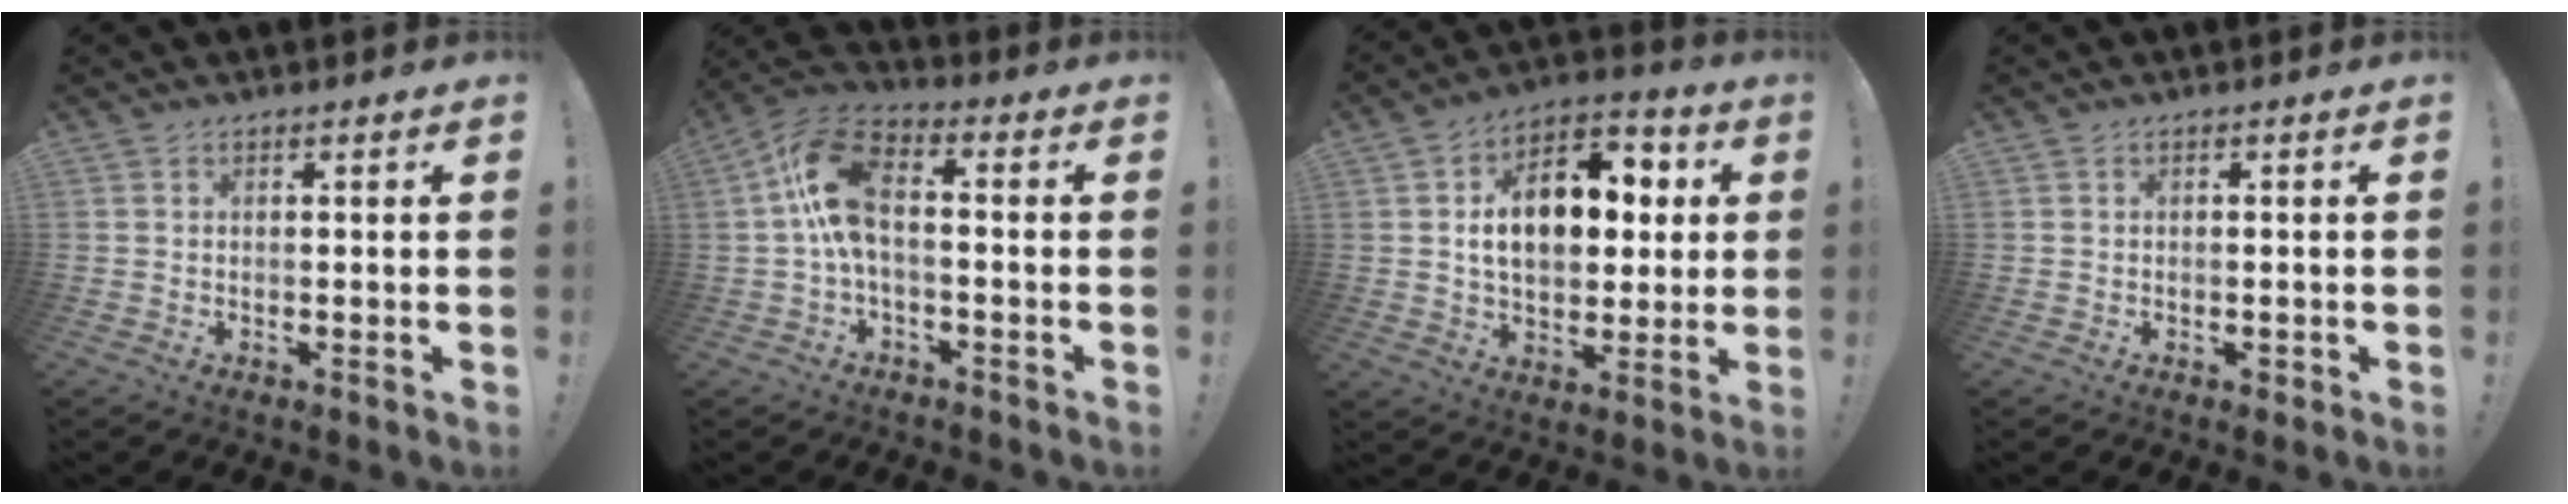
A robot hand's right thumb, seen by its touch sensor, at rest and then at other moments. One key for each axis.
{"total": 12.4, "fx": 0.4, "fy": 6.0, "fz": 10.9, "tx": -0.223, "ty": 0.011, "tz": 0.007}
{"total": 16.1, "fx": 2.6, "fy": 10.9, "fz": 11.6, "tx": -0.175, "ty": 0.005, "tz": 0.049}
{"total": 1.3, "fx": -0.5, "fy": 0.9, "fz": 0.7, "tx": -0.016, "ty": 0.004, "tz": -0.007}